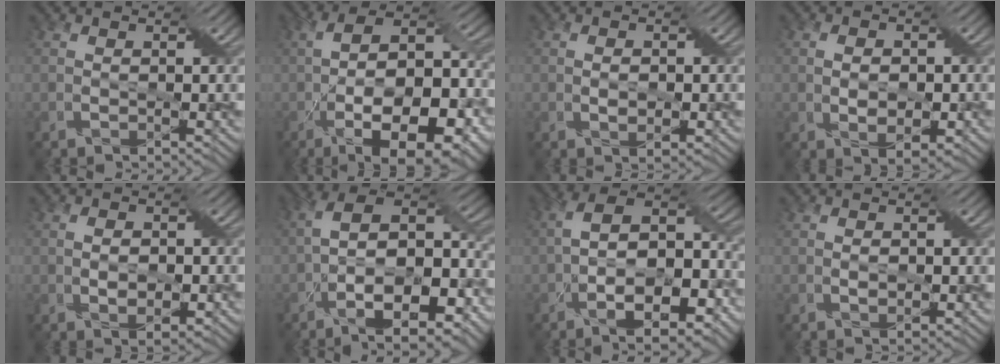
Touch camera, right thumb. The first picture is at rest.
{"total": 16.5, "force": [-5.4, 7.0, 14.0], "torque": [-0.224, -0.003, -0.076]}
{"total": 2.1, "force": [-0.1, 1.3, 1.6], "torque": [-0.030, -0.003, 0.002]}
{"total": 4.2, "force": [-0.2, 2.7, 3.2], "torque": [-0.049, -0.003, 0.002]}
{"total": 3.5, "force": [-0.3, 2.2, 2.7], "torque": [-0.040, -0.001, 0.000]}
{"total": 16.8, "force": [-6.2, 7.7, 13.6], "torque": [-0.234, -0.014, -0.093]}
{"total": 14.9, "force": [-4.9, 7.6, 11.9], "torque": [-0.201, -0.017, -0.068]}
{"total": 1.4, "force": [0.0, 0.9, 1.1], "torque": [-0.021, 0.000, 0.001]}